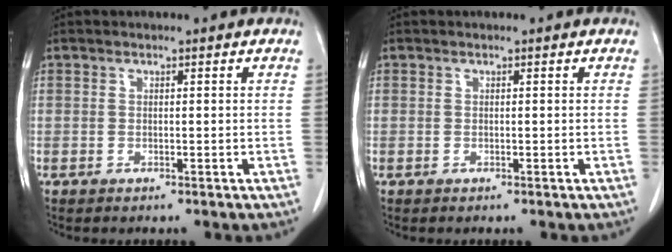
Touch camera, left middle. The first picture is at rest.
{"total": 0.0}